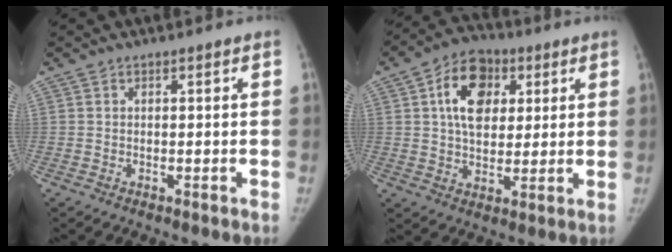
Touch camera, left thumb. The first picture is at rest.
{"total": 12.3, "force": [3.6, 8.5, 8.0], "torque": [-0.105, -0.001, 0.054]}